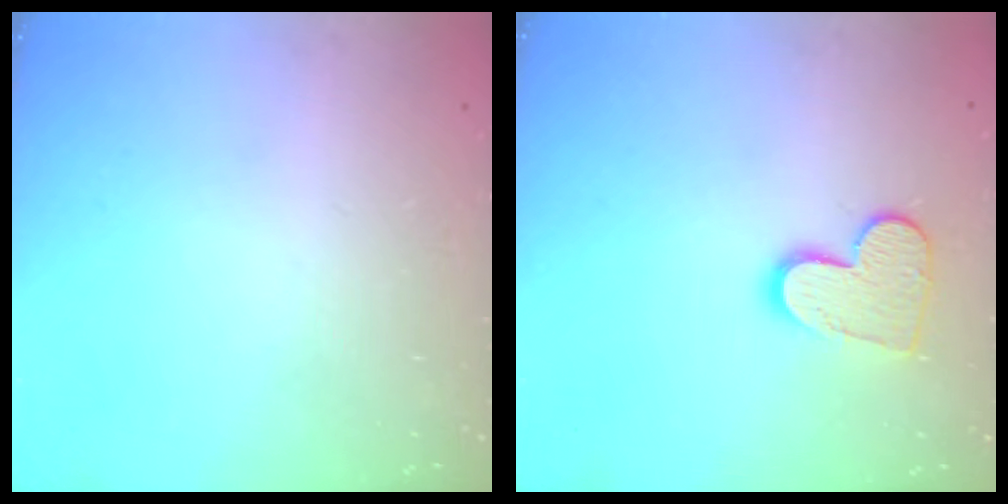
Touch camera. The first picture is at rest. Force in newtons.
{"total": 10.9, "press": 10.9, "slide": 0.8}